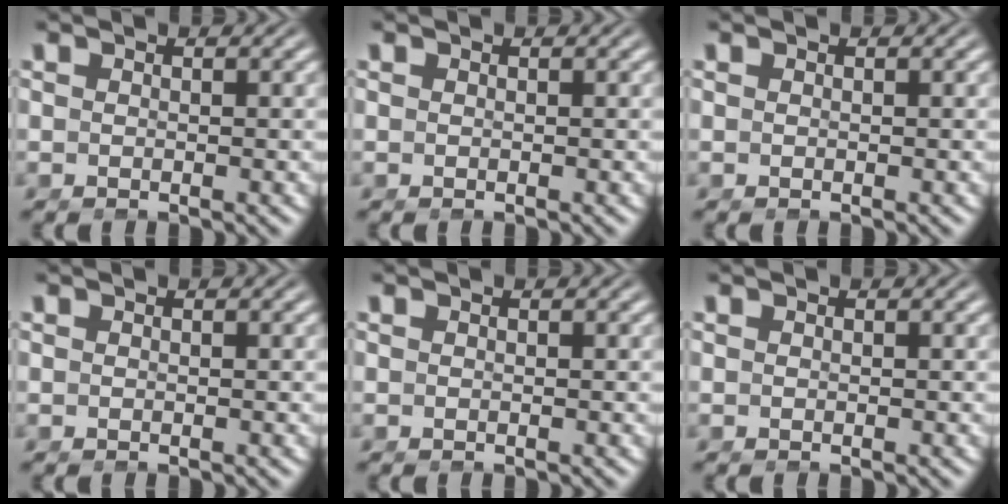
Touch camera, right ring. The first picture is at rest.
{"total": 0.0}
{"total": 0.0}
{"total": 0.0}
{"total": 0.0}
{"total": 0.0}